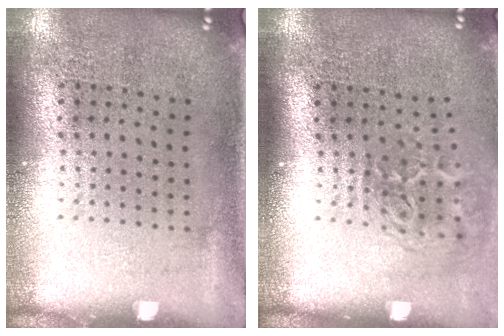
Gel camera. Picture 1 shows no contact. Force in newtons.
{"total": 1.9, "press": 1.2, "slide": 1.5}